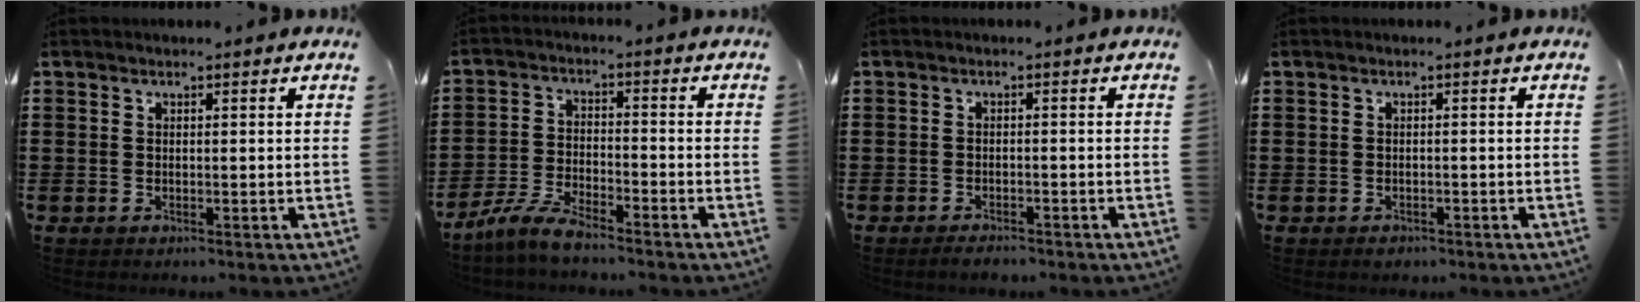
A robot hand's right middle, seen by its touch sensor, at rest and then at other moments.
{"total": 5.8, "force": [-5.3, 0.7, 2.4], "torque": [-0.066, -0.006, -0.106]}
{"total": 1.6, "force": [-1.5, 0.3, 0.3], "torque": [-0.010, -0.001, -0.030]}
{"total": 0.8, "force": [-0.7, 0.3, 0.1], "torque": [-0.004, 0.001, -0.016]}